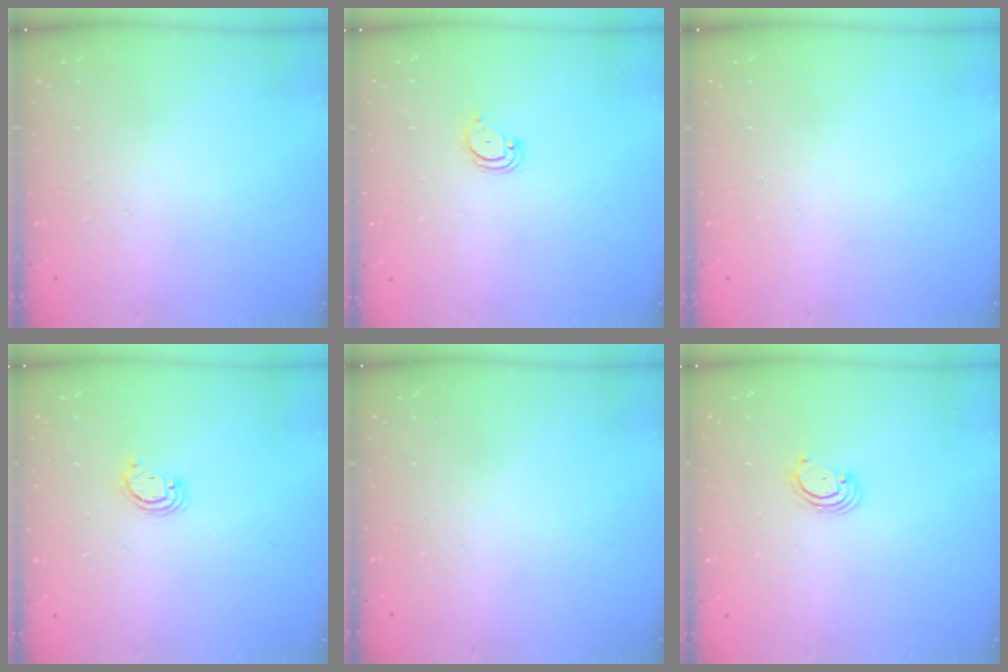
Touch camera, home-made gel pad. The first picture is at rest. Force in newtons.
{"total": 3.0, "press": 3.0, "slide": 0.2}
{"total": 0.0}
{"total": 2.6, "press": 2.6, "slide": 0.3}
{"total": 0.0}
{"total": 2.5, "press": 2.5, "slide": 0.3}